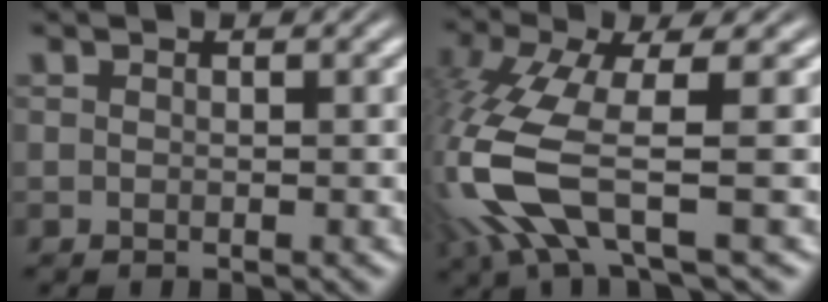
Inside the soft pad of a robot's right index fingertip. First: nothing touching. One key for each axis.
{"total": 6.5, "fx": -0.9, "fy": 2.0, "fz": 6.1, "tx": -0.169, "ty": -0.029, "tz": 0.001}